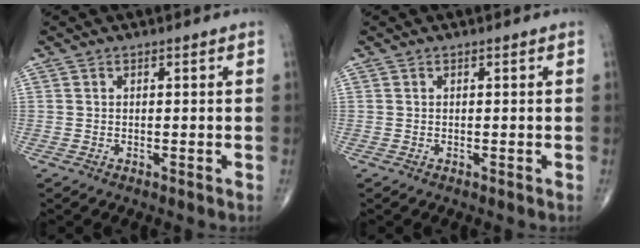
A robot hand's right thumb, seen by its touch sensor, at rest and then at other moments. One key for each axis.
{"total": 0.0}